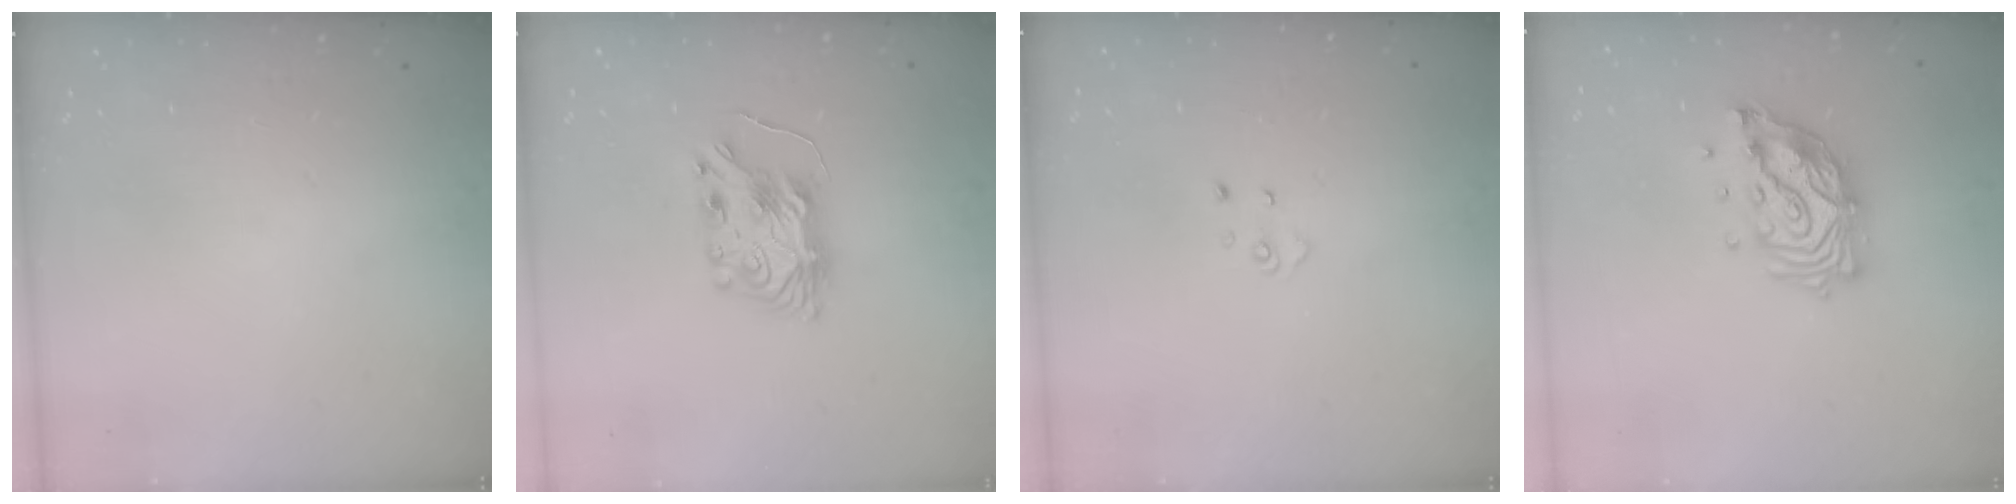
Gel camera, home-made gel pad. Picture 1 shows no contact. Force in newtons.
{"total": 8.2, "press": 8.2, "slide": 0.5}
{"total": 4.1, "press": 4.1, "slide": 0.4}
{"total": 13.6, "press": 13.5, "slide": 1.5}